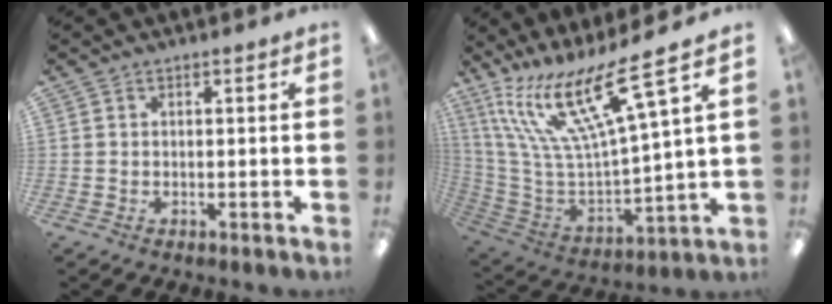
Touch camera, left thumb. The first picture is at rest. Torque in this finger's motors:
{"motor_torque": [0.87, -0.24, 1.72, -1.05, 0.40]}